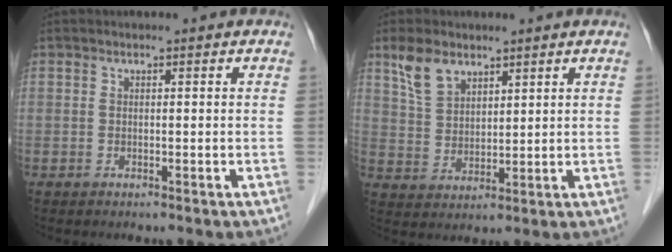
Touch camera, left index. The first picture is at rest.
{"total": 5.9, "force": [4.2, 3.1, 2.6], "torque": [-0.062, 0.011, 0.094]}